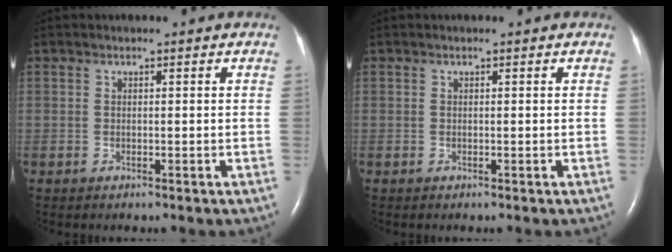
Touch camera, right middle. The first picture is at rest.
{"total": 0.0}